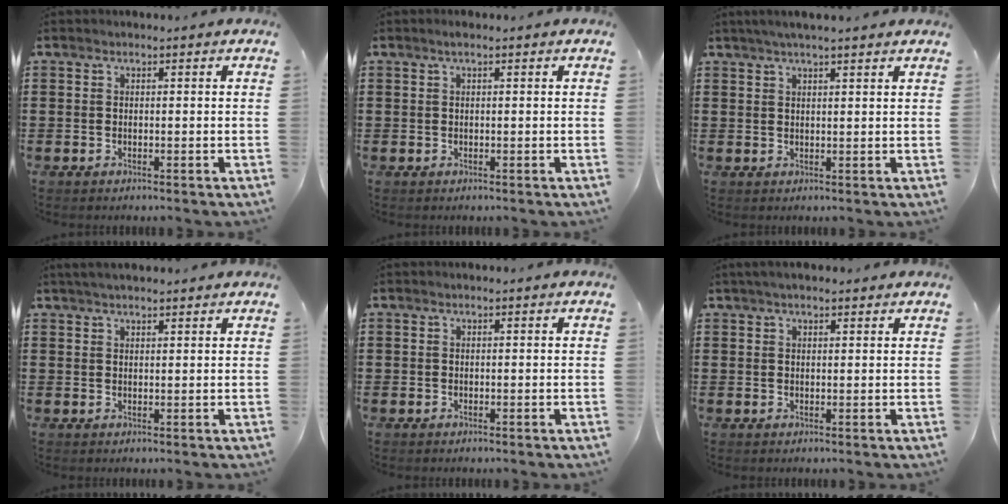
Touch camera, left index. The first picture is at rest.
{"total": 0.7, "force": [0.3, 0.1, 0.7], "torque": [-0.012, 0.001, 0.005]}
{"total": 2.5, "force": [2.1, 0.0, 1.5], "torque": [-0.033, 0.004, 0.038]}
{"total": 1.9, "force": [1.7, 0.2, 0.8], "torque": [-0.018, 0.004, 0.033]}
{"total": 0.0}
{"total": 2.0, "force": [1.6, 0.6, 1.1], "torque": [-0.024, 0.006, 0.029]}